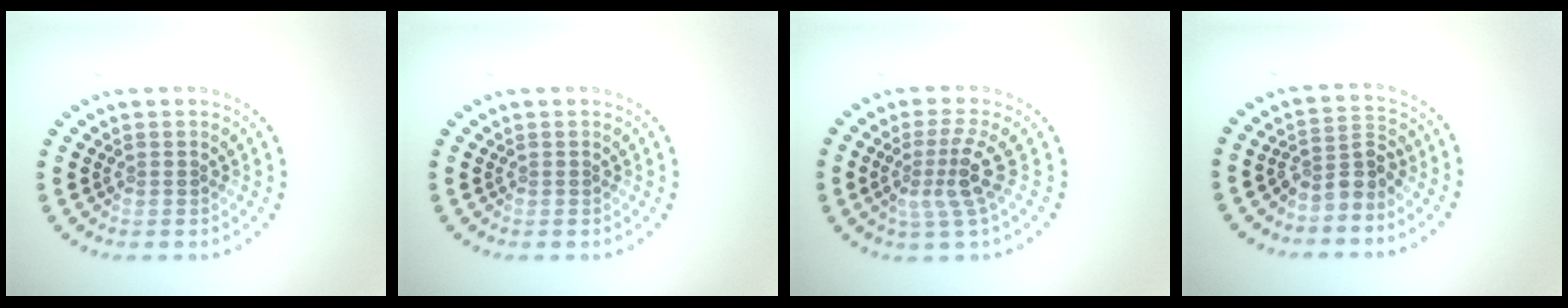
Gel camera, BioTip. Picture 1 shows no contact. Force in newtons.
{"total": 0.0}
{"total": 3.3, "press": 2.3, "slide": 2.4}
{"total": 2.7, "press": 2.0, "slide": 1.9}